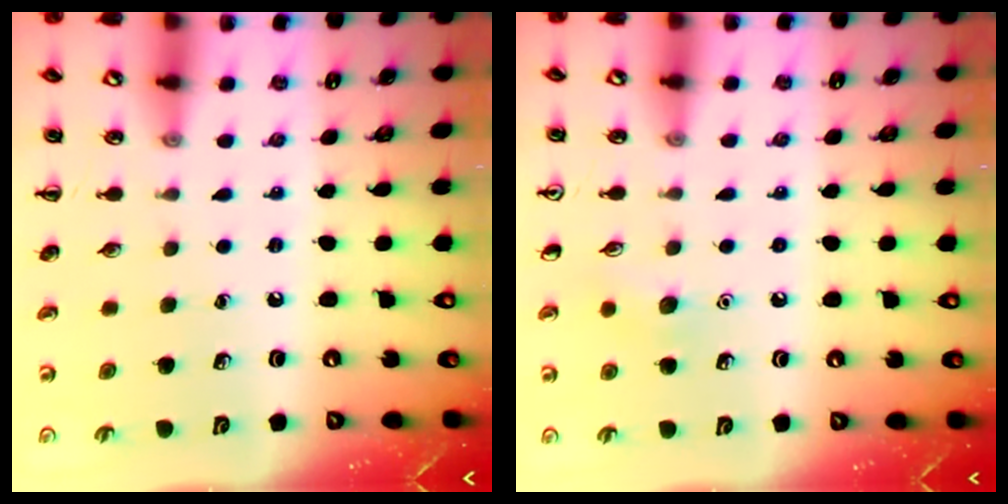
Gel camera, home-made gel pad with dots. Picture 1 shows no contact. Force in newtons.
{"total": 5.7, "press": 5.5, "slide": 1.6}